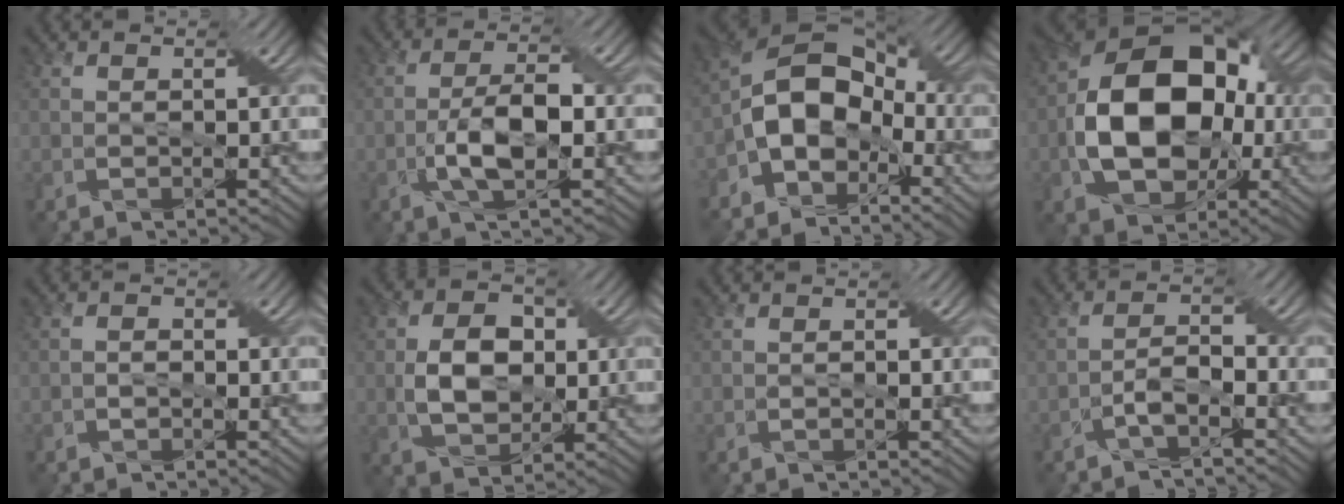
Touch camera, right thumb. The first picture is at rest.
{"total": 6.6, "force": [-1.9, 2.3, 5.9], "torque": [-0.116, 0.006, -0.039]}
{"total": 11.0, "force": [-3.8, 7.5, 7.1], "torque": [-0.117, 0.003, -0.091]}
{"total": 16.1, "force": [-1.6, 11.0, 11.7], "torque": [-0.196, 0.001, -0.035]}
{"total": 1.1, "force": [-0.7, 0.7, 0.6], "torque": [-0.007, 0.006, -0.014]}
{"total": 6.8, "force": [-0.1, 4.9, 4.7], "torque": [-0.094, 0.002, -0.001]}
{"total": 0.7, "force": [-0.3, 0.3, 0.5], "torque": [-0.010, 0.002, -0.004]}
{"total": 3.5, "force": [-2.3, 0.9, 2.4], "torque": [-0.049, 0.012, -0.049]}